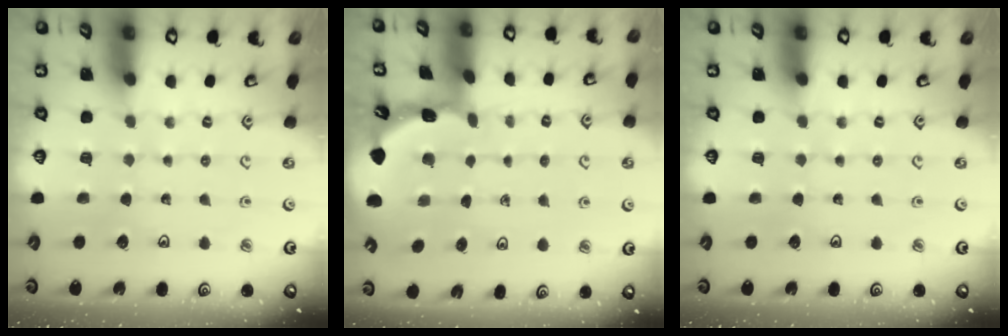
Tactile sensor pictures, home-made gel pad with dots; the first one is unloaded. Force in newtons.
{"total": 1.7, "press": 1.7, "slide": 0.1}
{"total": 0.0}